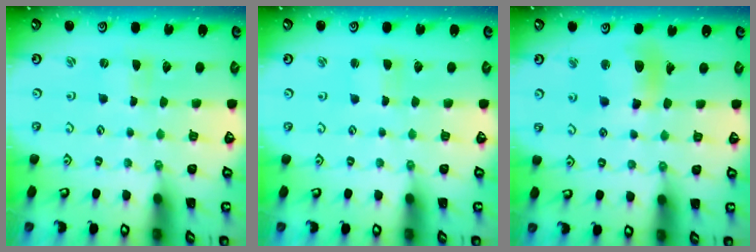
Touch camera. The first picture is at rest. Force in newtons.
{"total": 2.2, "press": 2.2, "slide": 0.2}
{"total": 11.8, "press": 11.5, "slide": 2.5}